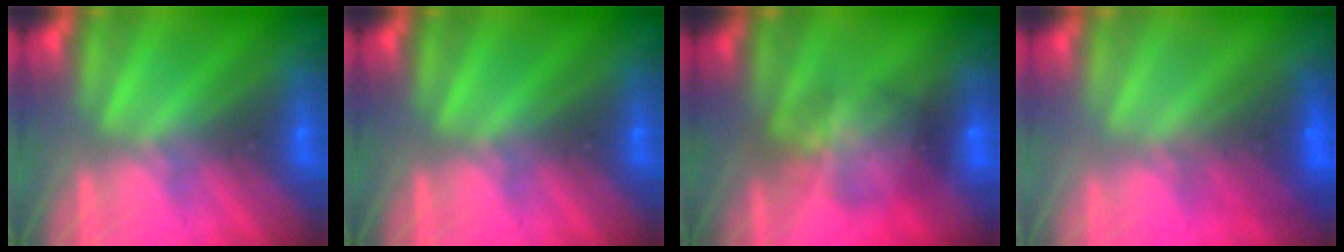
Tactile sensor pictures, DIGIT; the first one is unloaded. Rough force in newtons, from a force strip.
{"total": 0.0}
{"total": 7.0}
{"total": 2.9}